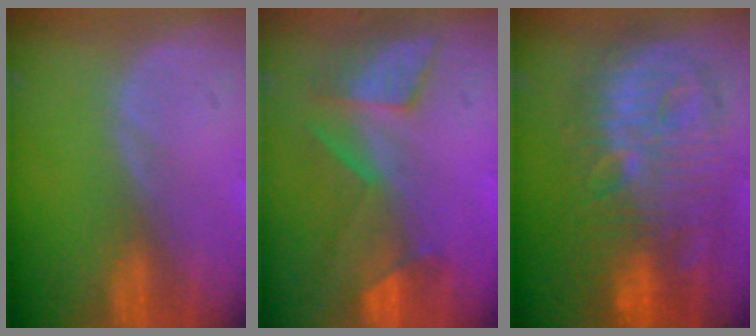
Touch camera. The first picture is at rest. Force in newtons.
{"total": 8.6, "press": 7.2, "slide": 4.7}
{"total": 13.8, "press": 13.7, "slide": 1.3}